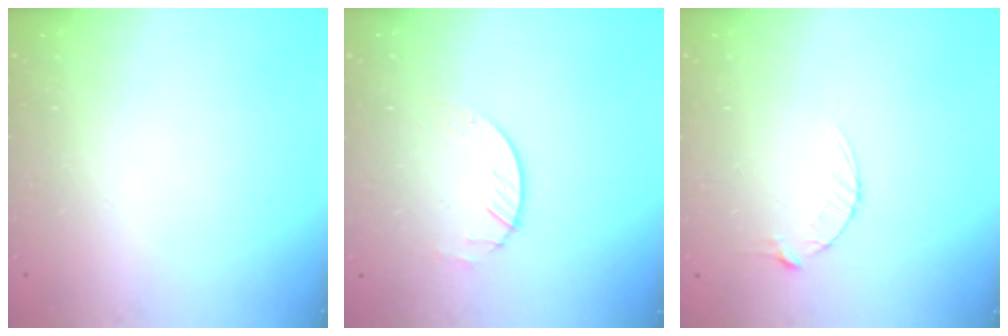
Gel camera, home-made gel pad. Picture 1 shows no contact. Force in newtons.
{"total": 2.7, "press": 2.7, "slide": 0.3}
{"total": 3.0, "press": 3.0, "slide": 0.4}